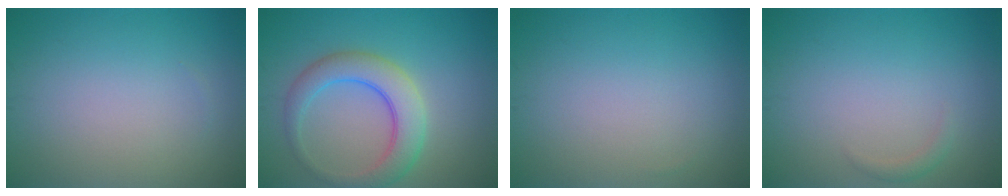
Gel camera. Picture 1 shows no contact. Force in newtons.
{"total": 5.0, "press": 5.0, "slide": 0.1}
{"total": 0.0}
{"total": 0.8, "press": 0.8, "slide": 0.1}